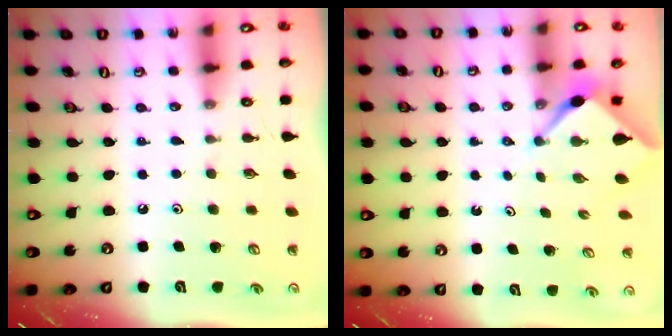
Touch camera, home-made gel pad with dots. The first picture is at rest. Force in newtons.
{"total": 2.1, "press": 2.1, "slide": 0.3}